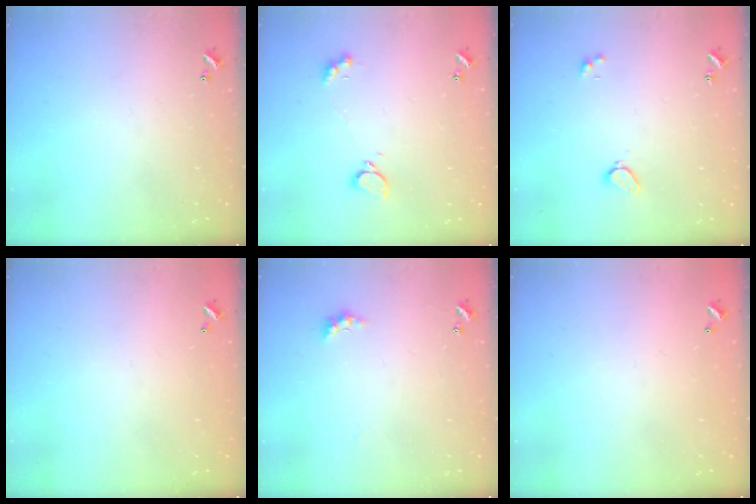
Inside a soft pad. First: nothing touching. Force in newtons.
{"total": 2.6, "press": 2.5, "slide": 0.6}
{"total": 2.1, "press": 2.0, "slide": 0.6}
{"total": 2.9, "press": 2.9, "slide": 0.1}
{"total": 1.5, "press": 1.3, "slide": 0.7}
{"total": 2.9, "press": 2.9, "slide": 0.1}